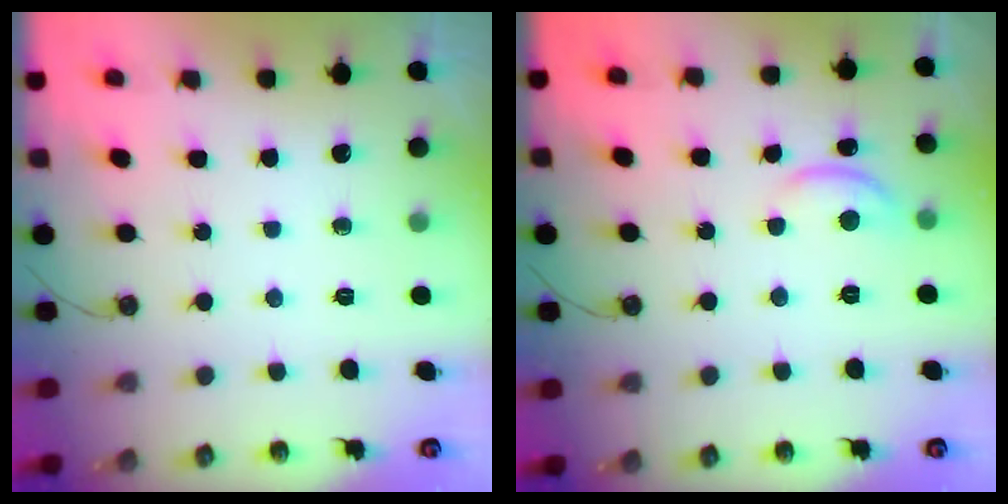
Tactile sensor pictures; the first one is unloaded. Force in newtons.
{"total": 2.0, "press": 2.0, "slide": 0.2}